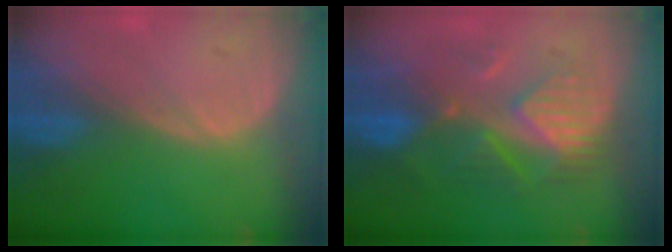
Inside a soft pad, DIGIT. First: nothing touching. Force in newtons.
{"total": 8.4, "press": 8.3, "slide": 1.3}